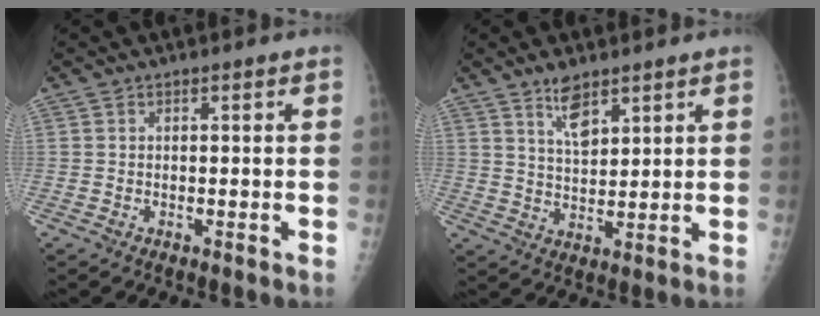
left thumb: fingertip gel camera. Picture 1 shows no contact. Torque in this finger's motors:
{"motor_torque": [0.08, 0.24, -0.15, -0.32, -0.03]}